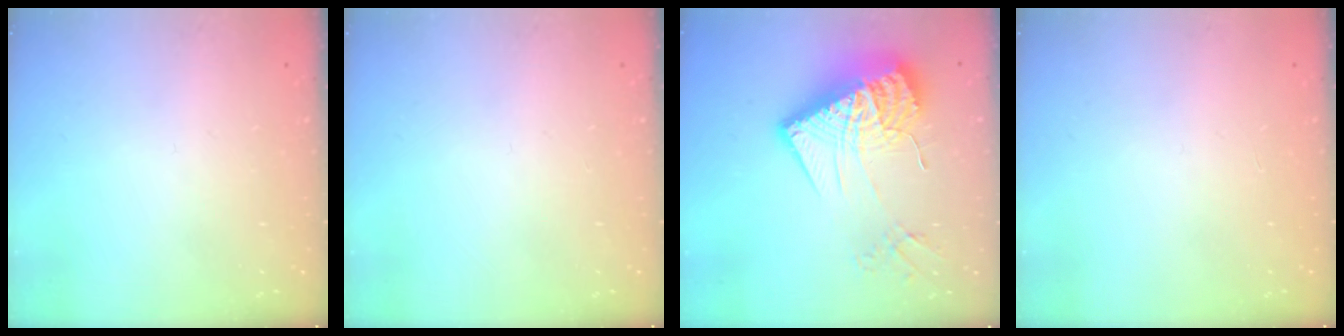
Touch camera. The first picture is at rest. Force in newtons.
{"total": 0.0}
{"total": 23.4, "press": 23.3, "slide": 1.8}
{"total": 0.0}